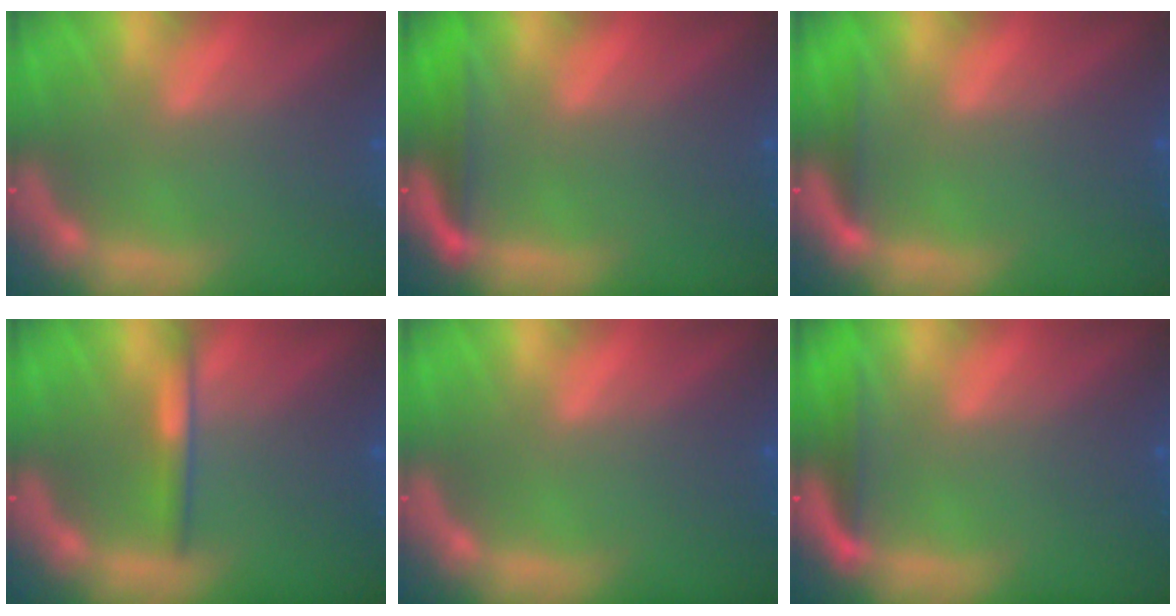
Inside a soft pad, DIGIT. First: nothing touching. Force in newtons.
{"total": 3.0}
{"total": 1.4}
{"total": 2.0}
{"total": 0.0}
{"total": 2.5}